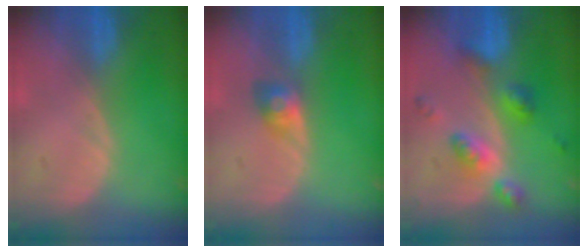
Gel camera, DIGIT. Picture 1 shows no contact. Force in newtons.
{"total": 2.8, "press": 2.6, "slide": 1.1}
{"total": 6.7, "press": 6.6, "slide": 0.5}